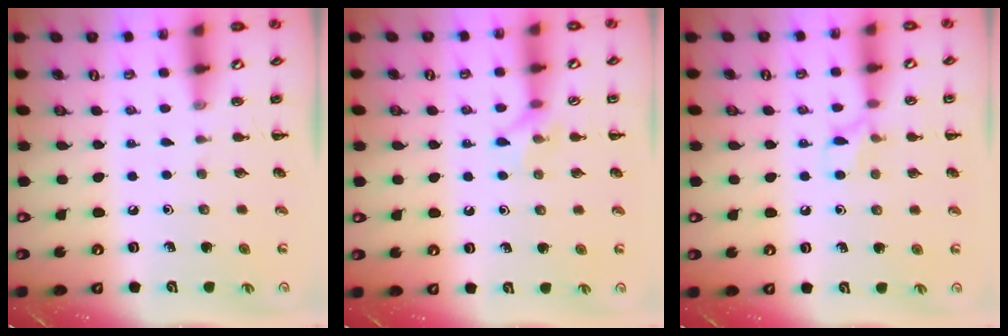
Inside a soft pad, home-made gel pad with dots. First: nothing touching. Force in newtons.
{"total": 6.1, "press": 6.1, "slide": 0.4}
{"total": 5.8, "press": 5.7, "slide": 1.3}